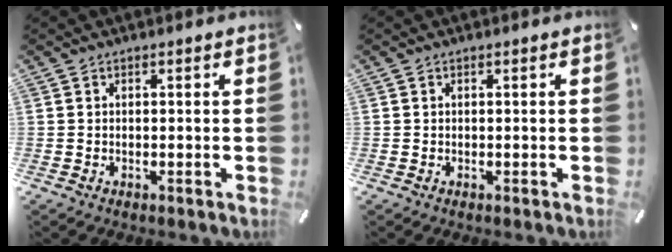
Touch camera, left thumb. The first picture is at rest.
{"total": 0.0}